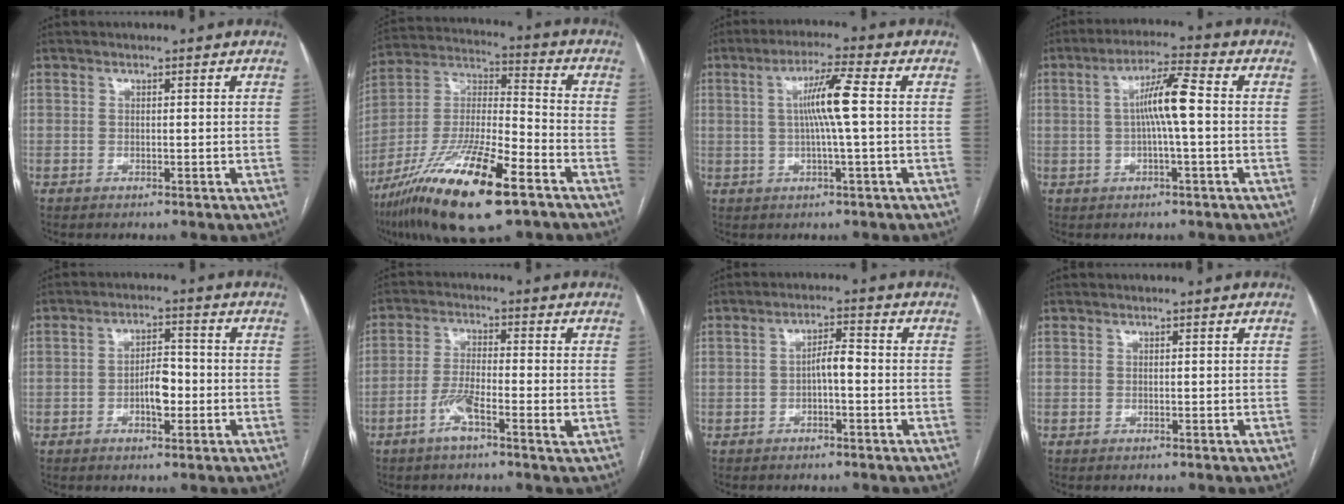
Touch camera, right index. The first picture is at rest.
{"total": 21.4, "force": [-12.2, 3.6, 17.1], "torque": [-0.340, -0.035, -0.217]}
{"total": 7.0, "force": [0.7, -0.7, 6.9], "torque": [-0.126, 0.006, 0.011]}
{"total": 7.1, "force": [0.2, 0.2, 7.1], "torque": [-0.131, 0.015, 0.000]}
{"total": 4.9, "force": [-1.3, 2.0, 4.2], "torque": [-0.074, 0.010, -0.021]}
{"total": 6.0, "force": [-2.6, 0.7, 5.4], "torque": [-0.107, -0.001, -0.052]}
{"total": 3.0, "force": [-0.7, 0.7, 2.8], "torque": [-0.047, 0.010, -0.011]}
{"total": 0.0}